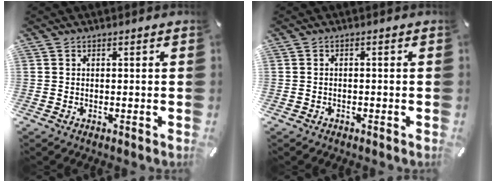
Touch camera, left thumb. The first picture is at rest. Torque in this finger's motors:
{"motor_torque": [-0.07, -0.12, -0.04, 0.19, 0.02]}